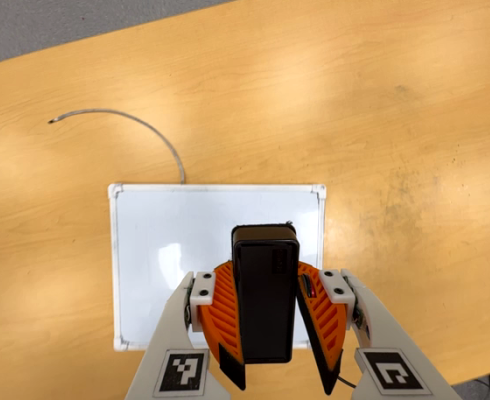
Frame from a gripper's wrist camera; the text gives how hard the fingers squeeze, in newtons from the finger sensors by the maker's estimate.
{"total": 8.0, "left": 7.9, "right": 8.0}